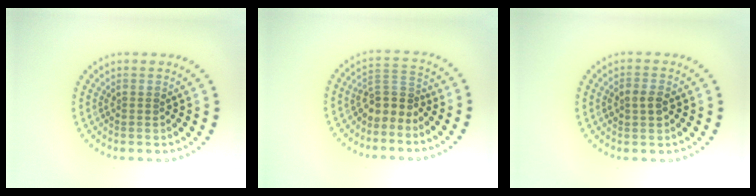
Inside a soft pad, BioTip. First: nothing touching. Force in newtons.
{"total": 2.4, "press": 1.8, "slide": 1.6}
{"total": 1.7, "press": 1.7, "slide": 0.1}